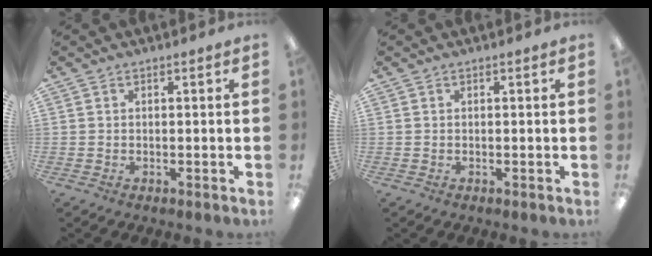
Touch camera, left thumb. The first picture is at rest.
{"total": 0.0}